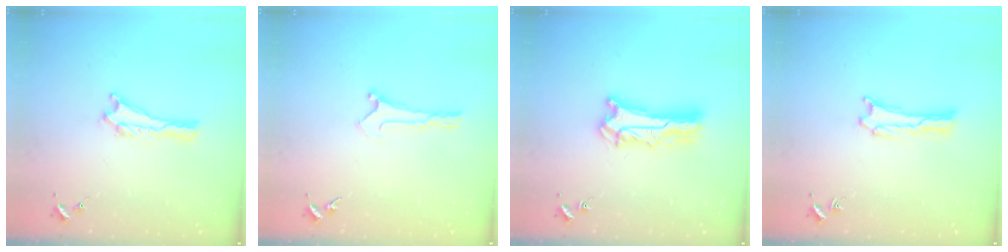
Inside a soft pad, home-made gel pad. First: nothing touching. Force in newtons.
{"total": 0.0}
{"total": 8.4, "press": 8.3, "slide": 0.8}
{"total": 0.8, "press": 0.8, "slide": 0.0}